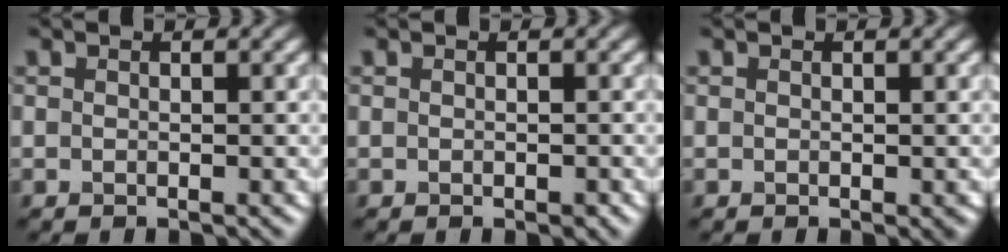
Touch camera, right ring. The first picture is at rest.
{"total": 0.0}
{"total": 0.0}